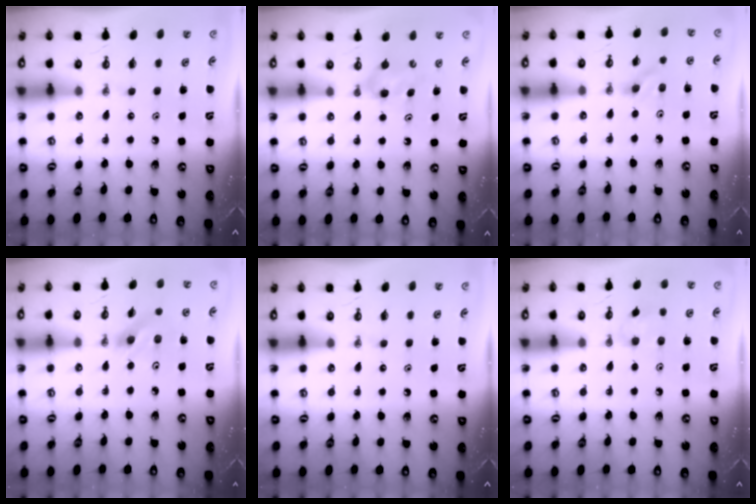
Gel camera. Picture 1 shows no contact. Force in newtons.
{"total": 4.1, "press": 3.9, "slide": 1.2}
{"total": 3.0, "press": 2.6, "slide": 1.5}
{"total": 3.6, "press": 3.5, "slide": 1.0}
{"total": 0.0}
{"total": 6.7, "press": 6.6, "slide": 0.8}